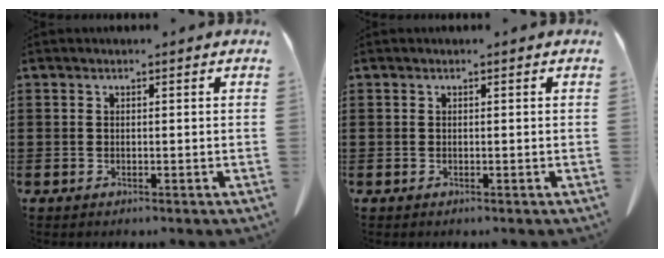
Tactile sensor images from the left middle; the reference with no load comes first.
{"total": 0.0}